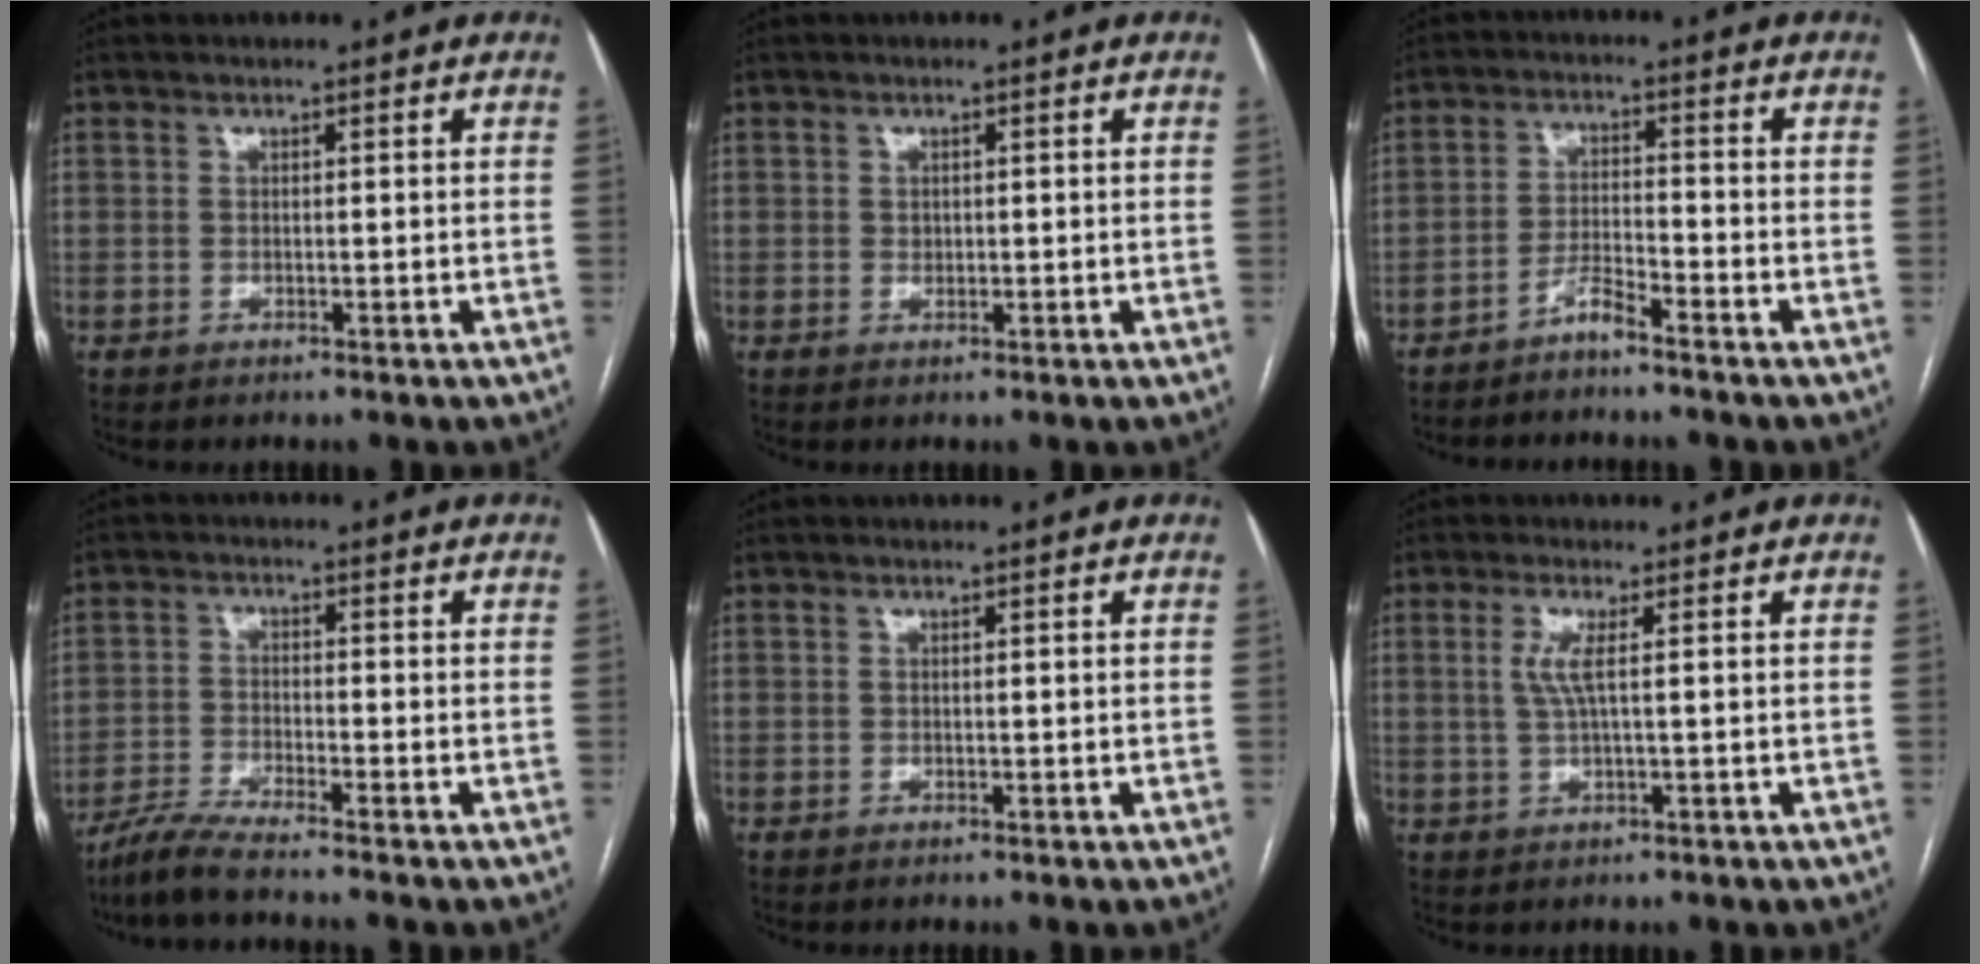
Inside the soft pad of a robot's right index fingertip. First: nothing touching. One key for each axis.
{"total": 1.1, "fx": 0.1, "fy": 0.9, "fz": 0.6, "tx": -0.009, "ty": 0.001, "tz": 0.004}
{"total": 3.4, "fx": -3.0, "fy": 0.0, "fz": 1.7, "tx": -0.034, "ty": -0.002, "tz": -0.059}
{"total": 5.6, "fx": -5.0, "fy": -0.9, "fz": 2.5, "tx": -0.051, "ty": -0.023, "tz": -0.099}
{"total": 0.0}
{"total": 3.2, "fx": 0.7, "fy": 0.1, "fz": 3.1, "tx": -0.074, "ty": 0.001, "tz": 0.016}